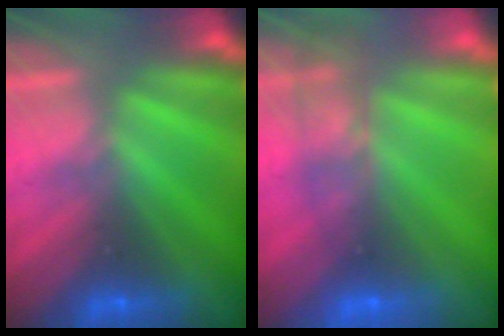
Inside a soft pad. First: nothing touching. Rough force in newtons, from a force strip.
{"total": 9.7}